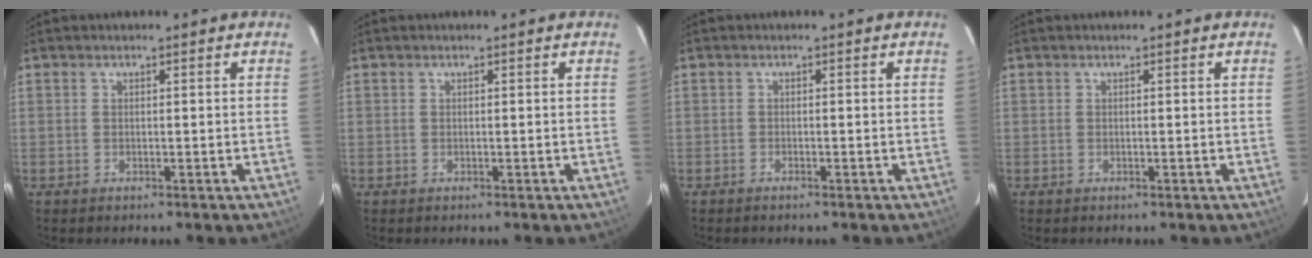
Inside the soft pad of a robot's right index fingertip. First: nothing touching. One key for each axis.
{"total": 0.0}
{"total": 0.7, "fx": -0.6, "fy": 0.1, "fz": 0.2, "tx": -0.006, "ty": 0.000, "tz": -0.013}
{"total": 0.0}